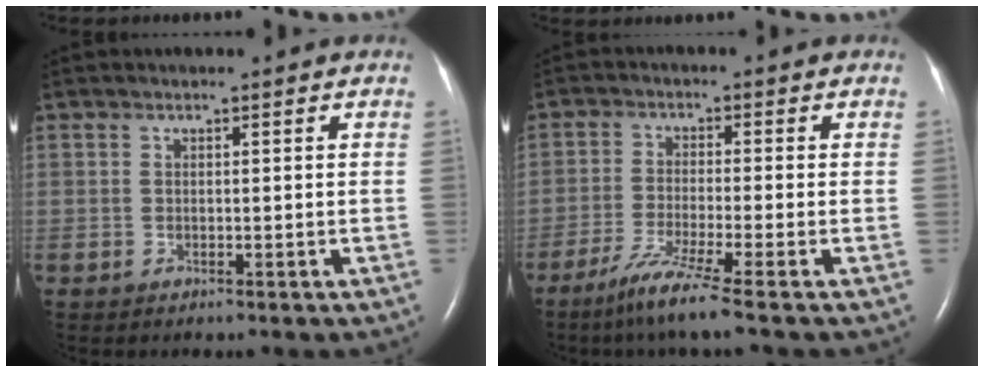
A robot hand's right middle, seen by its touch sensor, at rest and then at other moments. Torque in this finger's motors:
{"motor_torque": [0.84, -0.88, 0.15, 0.06]}